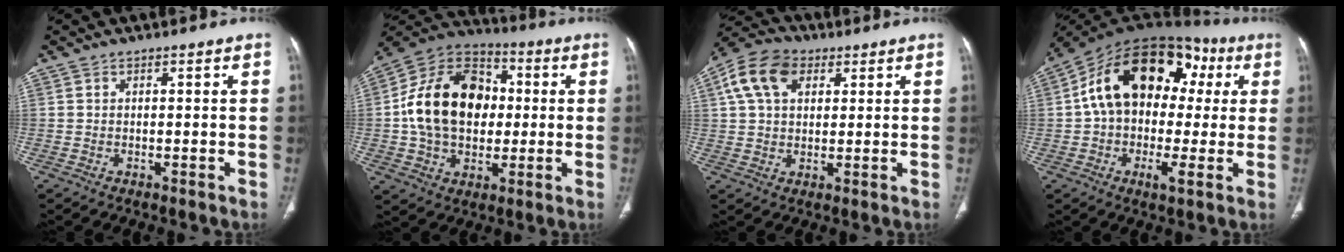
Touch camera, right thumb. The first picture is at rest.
{"total": 20.7, "force": [1.0, 15.1, 14.1], "torque": [-0.216, 0.026, 0.017]}
{"total": 10.9, "force": [4.0, 7.4, 6.9], "torque": [-0.125, 0.013, 0.065]}
{"total": 23.4, "force": [4.3, 14.1, 18.2], "torque": [-0.268, 0.036, 0.056]}